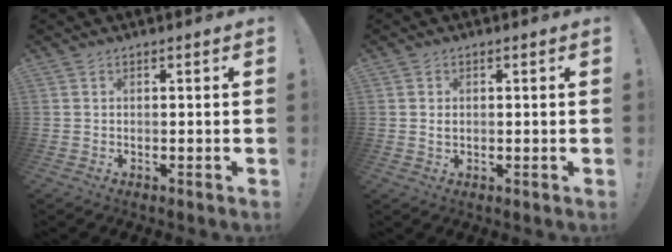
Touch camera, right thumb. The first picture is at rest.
{"total": 1.0, "force": [0.2, 0.9, 0.4], "torque": [-0.005, 0.002, 0.002]}